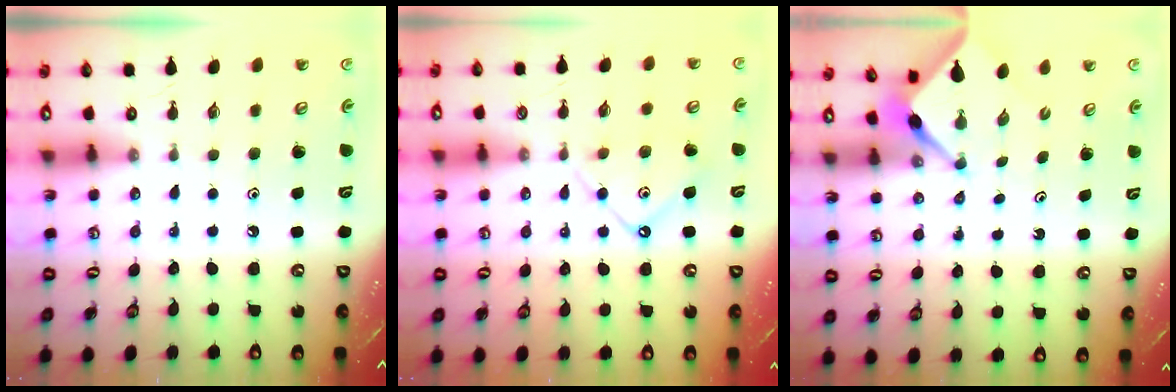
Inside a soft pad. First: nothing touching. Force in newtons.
{"total": 8.4, "press": 8.4, "slide": 0.9}
{"total": 3.1, "press": 3.0, "slide": 0.3}